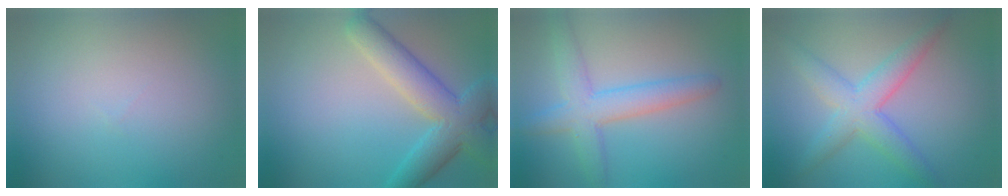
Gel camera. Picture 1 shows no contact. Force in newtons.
{"total": 6.5, "press": 6.5, "slide": 0.5}
{"total": 4.4, "press": 4.4, "slide": 0.2}
{"total": 4.7, "press": 4.7, "slide": 0.2}